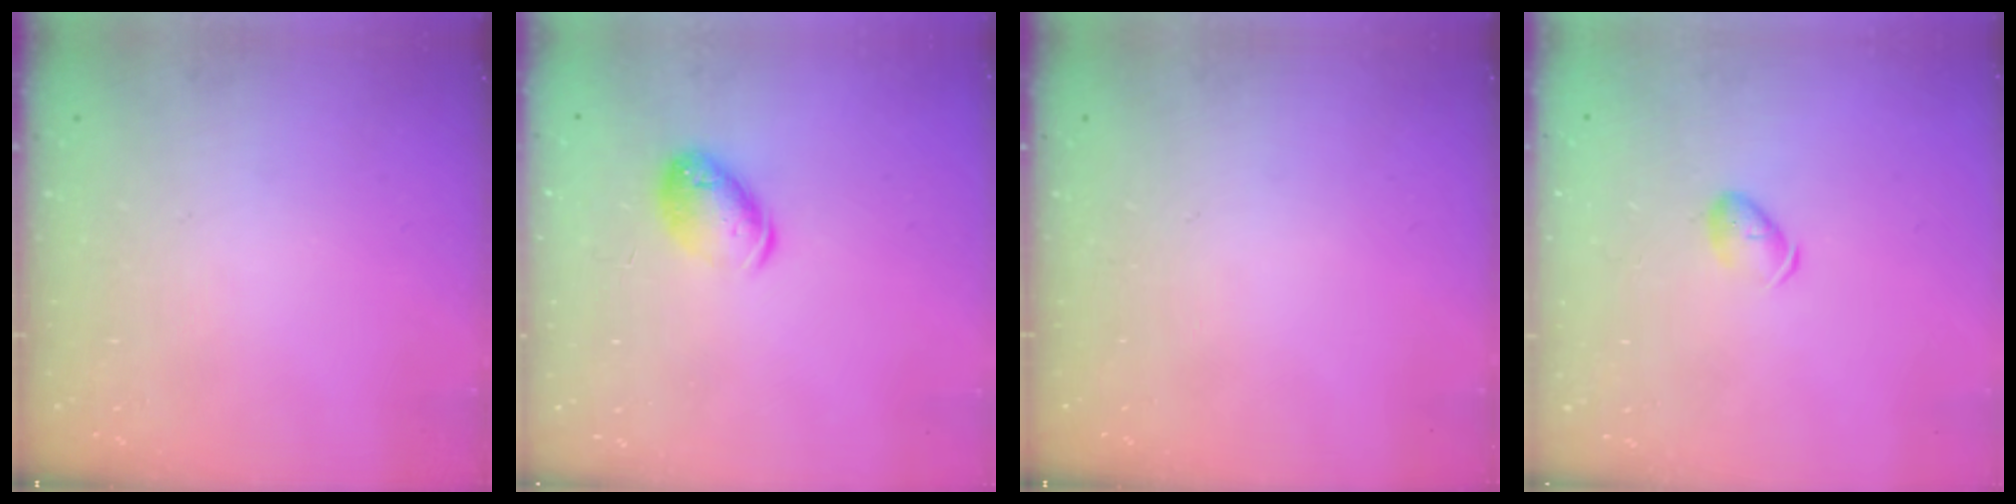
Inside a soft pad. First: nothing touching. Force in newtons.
{"total": 10.2, "press": 10.1, "slide": 1.4}
{"total": 0.0}
{"total": 5.4, "press": 5.4, "slide": 0.7}